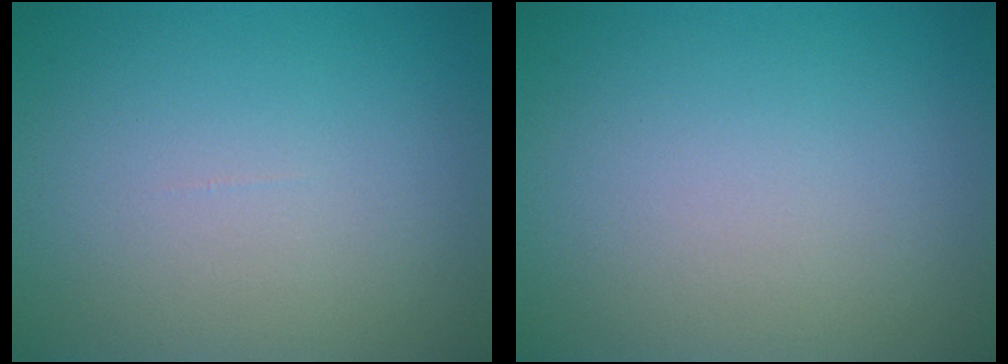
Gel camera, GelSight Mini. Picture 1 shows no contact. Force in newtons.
{"total": 0.0}